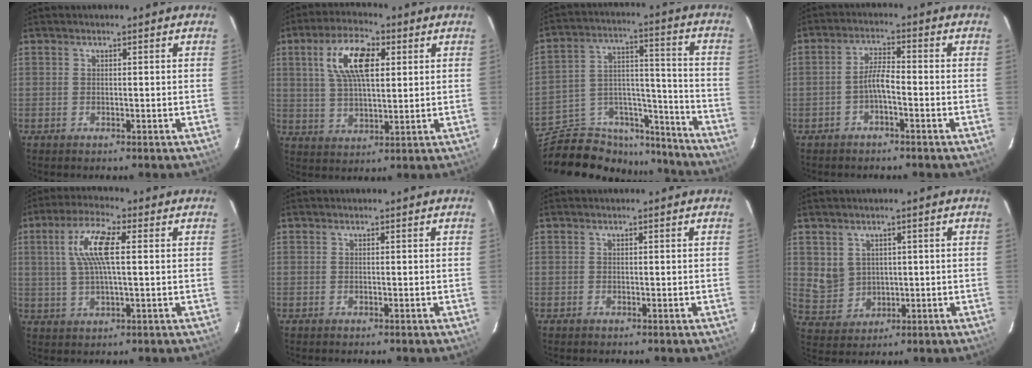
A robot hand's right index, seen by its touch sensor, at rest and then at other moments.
{"total": 11.2, "force": [3.7, 4.7, 9.4], "torque": [-0.178, 0.018, 0.069]}
{"total": 19.3, "force": [-16.7, 8.6, 4.8], "torque": [-0.091, 0.071, -0.245]}
{"total": 3.6, "force": [-1.8, 0.7, 3.0], "torque": [-0.063, 0.011, -0.035]}
{"total": 9.3, "force": [2.0, 2.3, 8.7], "torque": [-0.171, 0.013, 0.039]}
{"total": 0.0}
{"total": 0.0}
{"total": 5.6, "force": [1.6, 5.1, 1.8], "torque": [-0.039, 0.003, 0.051]}